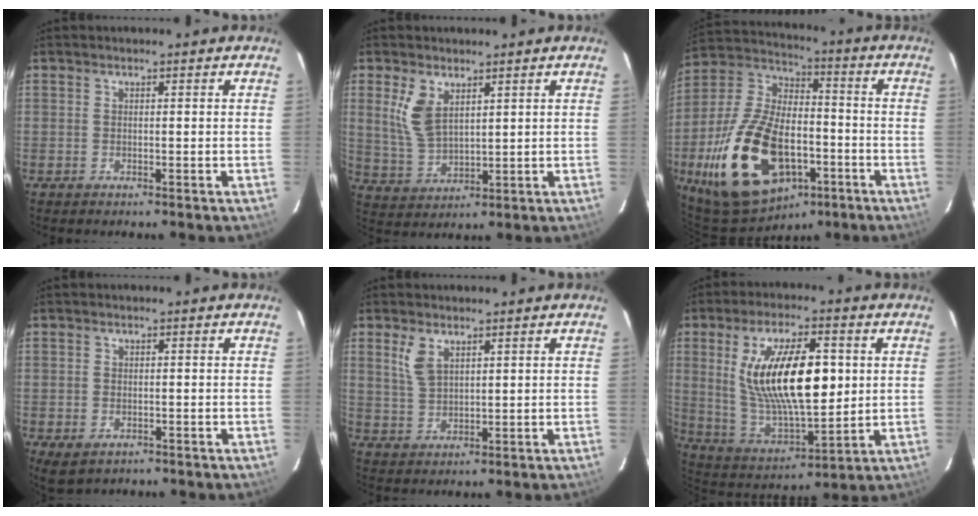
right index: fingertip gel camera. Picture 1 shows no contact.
{"total": 7.7, "force": [3.5, 4.0, 5.5], "torque": [-0.112, -0.002, 0.080]}
{"total": 25.4, "force": [-9.9, 14.5, 18.3], "torque": [-0.380, 0.001, -0.151]}
{"total": 3.7, "force": [-1.6, 2.7, 1.9], "torque": [-0.039, -0.008, -0.021]}
{"total": 4.7, "force": [2.6, 2.2, 3.3], "torque": [-0.066, 0.001, 0.057]}
{"total": 19.6, "force": [3.6, 7.7, 17.7], "torque": [-0.330, -0.003, 0.079]}